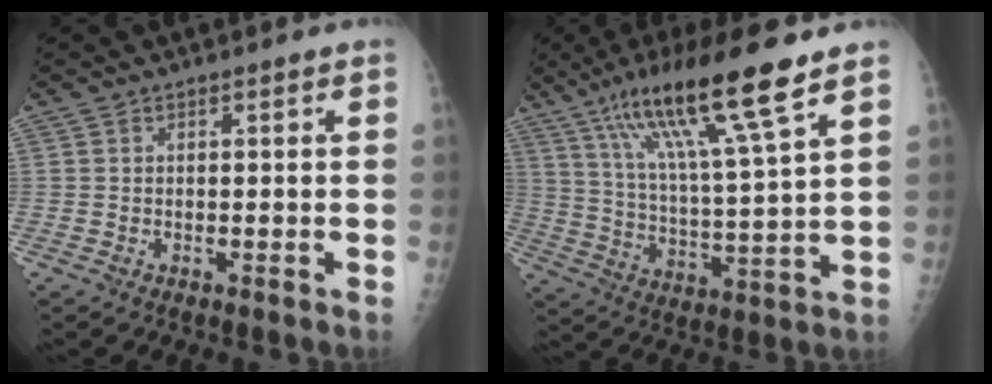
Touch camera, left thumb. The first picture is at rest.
{"total": 18.3, "force": [11.5, 1.6, 14.1], "torque": [-0.247, -0.042, 0.203]}